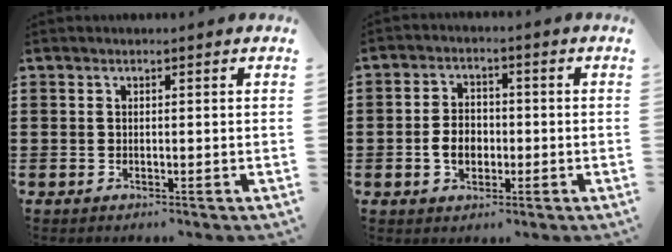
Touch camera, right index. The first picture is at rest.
{"total": 4.4, "force": [-1.0, 3.2, 2.9], "torque": [-0.074, 0.002, -0.024]}